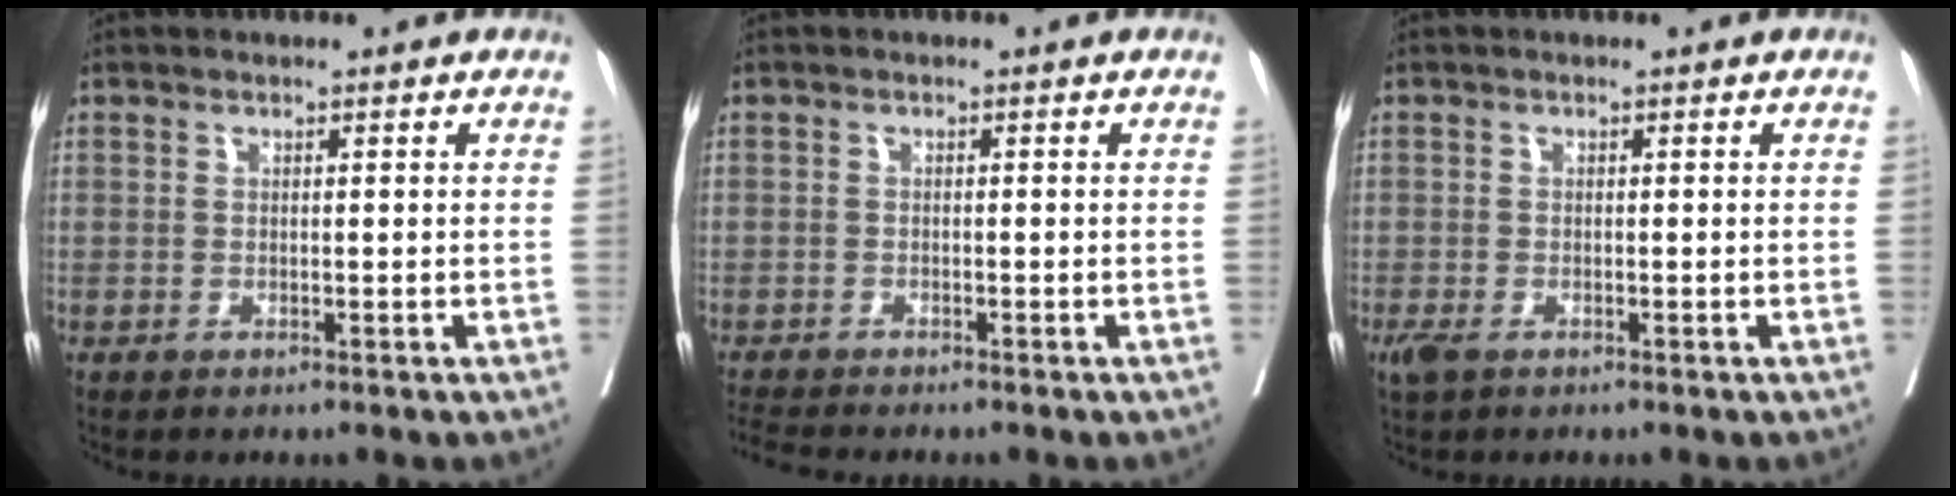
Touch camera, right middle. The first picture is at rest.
{"total": 3.7, "force": [-3.5, 0.1, 1.2], "torque": [-0.019, -0.014, -0.061]}
{"total": 2.5, "force": [-1.5, 1.2, 1.6], "torque": [-0.040, -0.009, -0.025]}